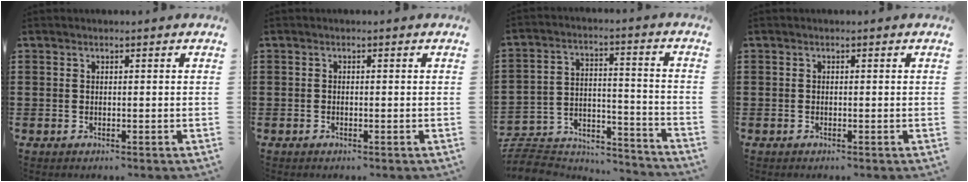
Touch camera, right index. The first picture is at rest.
{"total": 0.0}
{"total": 7.0, "force": [-6.6, 1.8, 1.1], "torque": [-0.031, 0.009, -0.135]}
{"total": 0.0}